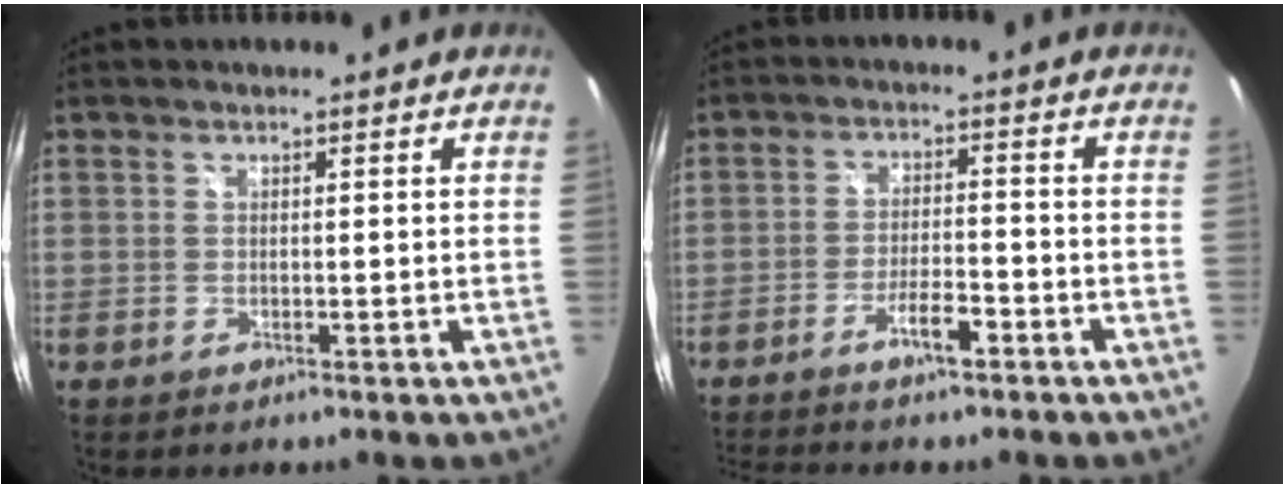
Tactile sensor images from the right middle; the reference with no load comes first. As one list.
[{"total": 6.1, "force": [-4.8, 0.8, 3.7], "torque": [-0.084, 0.003, -0.085]}]